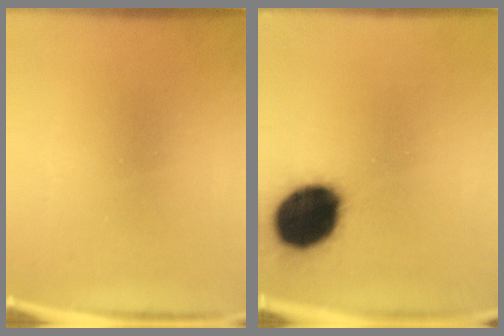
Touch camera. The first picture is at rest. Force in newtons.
{"total": 19.3}